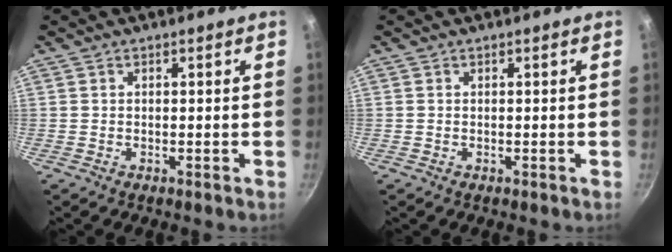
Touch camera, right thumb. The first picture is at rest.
{"total": 0.0}